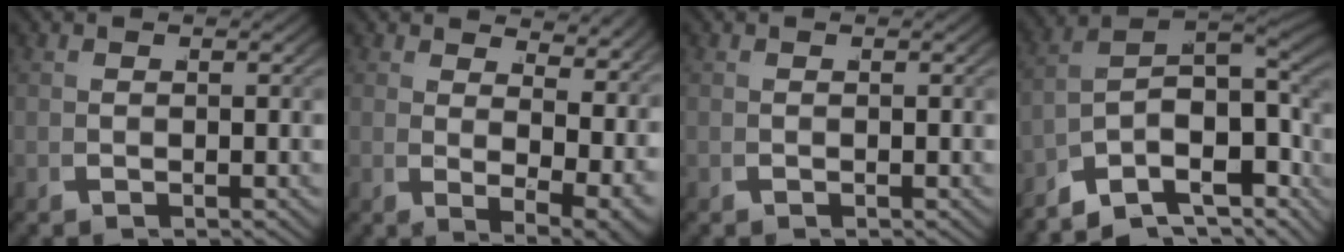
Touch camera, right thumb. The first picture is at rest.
{"total": 5.7, "force": [2.4, 2.5, 4.5], "torque": [-0.050, -0.019, 0.048]}
{"total": 0.0}
{"total": 15.1, "force": [-1.0, 10.3, 11.0], "torque": [-0.189, -0.031, -0.018]}